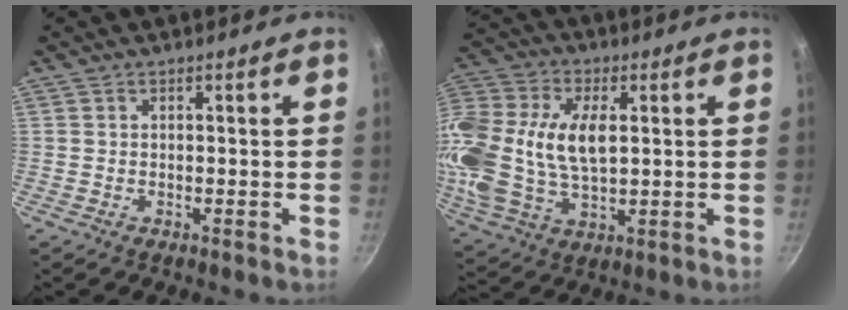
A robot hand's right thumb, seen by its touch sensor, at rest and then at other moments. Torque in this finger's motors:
{"motor_torque": [2.19, 2.21, 0.87, -0.79, 0.54]}